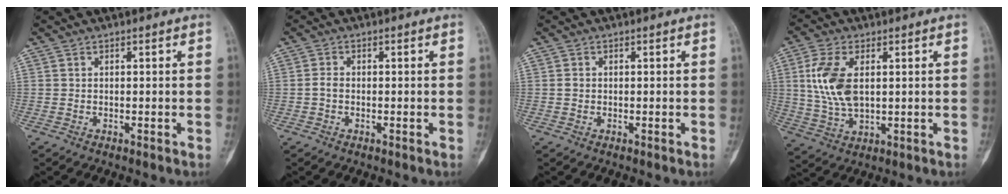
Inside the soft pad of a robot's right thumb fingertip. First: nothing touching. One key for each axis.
{"total": 1.5, "fx": -0.4, "fy": 1.1, "fz": 1.0, "tx": -0.019, "ty": 0.002, "tz": -0.011}
{"total": 0.9, "fx": 0.0, "fy": 0.8, "fz": 0.5, "tx": -0.006, "ty": 0.002, "tz": 0.000}
{"total": 10.9, "fx": 2.0, "fy": 6.0, "fz": 8.9, "tx": -0.188, "ty": -0.007, "tz": 0.044}